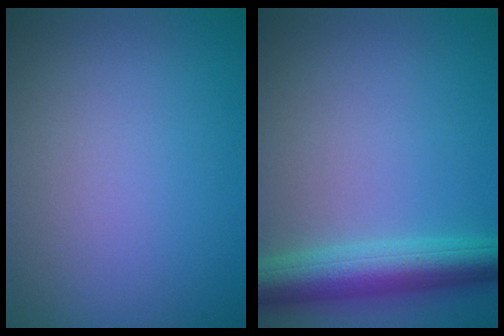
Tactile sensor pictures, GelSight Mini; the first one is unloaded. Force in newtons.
{"total": 5.7, "press": 5.7, "slide": 0.3}